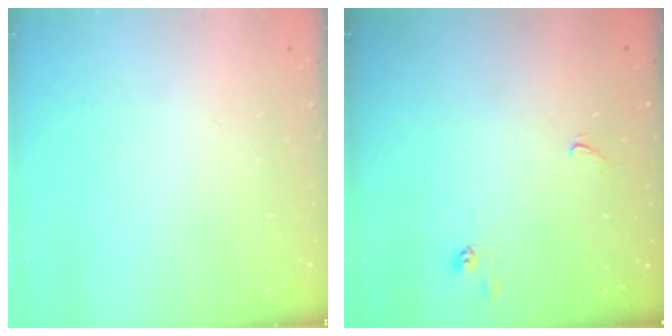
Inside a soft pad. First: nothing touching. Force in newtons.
{"total": 3.0, "press": 3.0, "slide": 0.4}